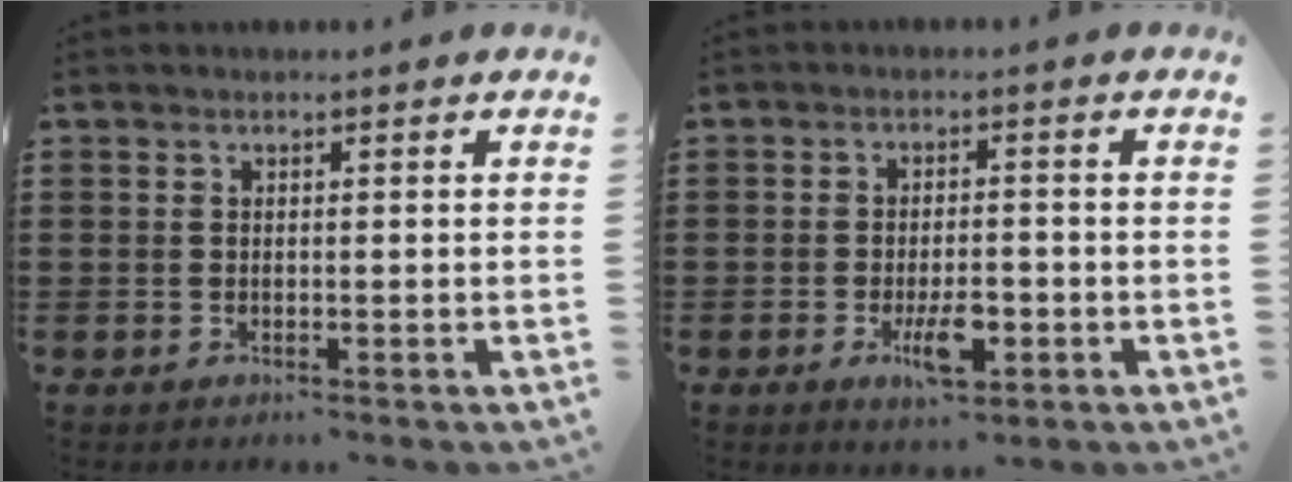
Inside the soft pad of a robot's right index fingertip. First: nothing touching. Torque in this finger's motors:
{"motor_torque": [0.19, 0.15, 0.12, 0.08]}